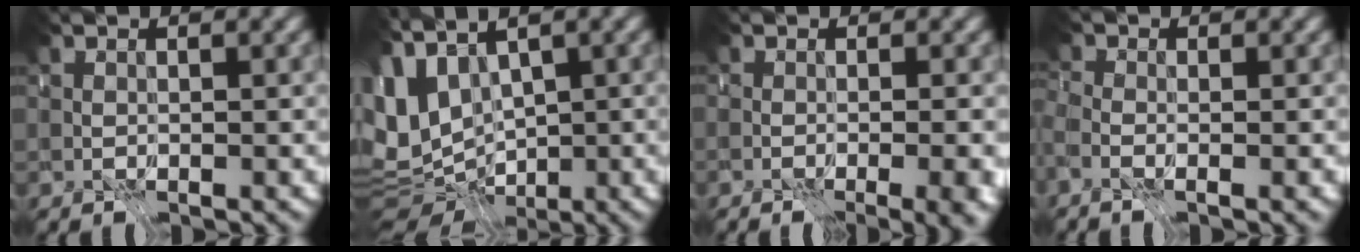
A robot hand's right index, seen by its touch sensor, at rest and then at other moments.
{"total": 6.6, "force": [-1.4, 3.4, 5.5], "torque": [-0.107, -0.010, 0.011]}
{"total": 7.1, "force": [-2.6, 3.4, 5.6], "torque": [-0.040, -0.018, -0.018]}
{"total": 1.7, "force": [-1.4, 0.1, 0.9], "torque": [0.001, 0.002, -0.042]}